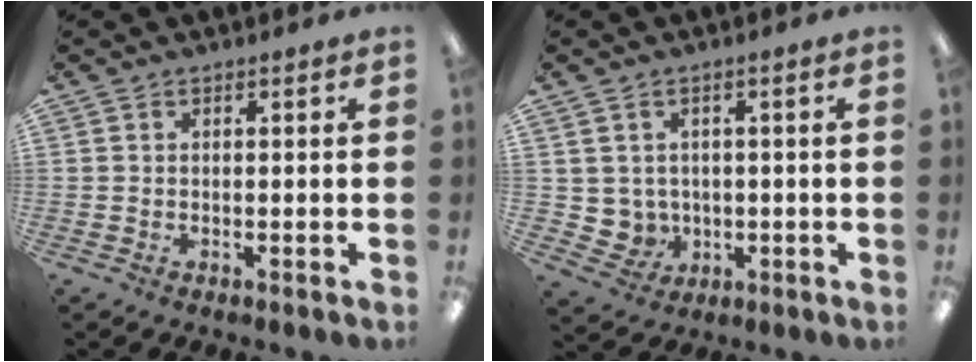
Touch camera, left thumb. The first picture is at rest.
{"total": 4.3, "force": [1.4, 4.1, 0.4], "torque": [-0.015, -0.005, 0.030]}